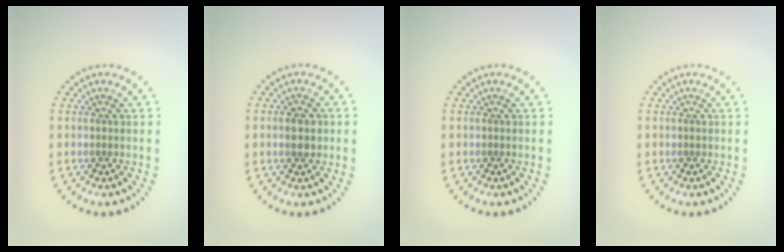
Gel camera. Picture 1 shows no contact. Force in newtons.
{"total": 2.6, "press": 2.6, "slide": 0.2}
{"total": 0.0}
{"total": 0.0}